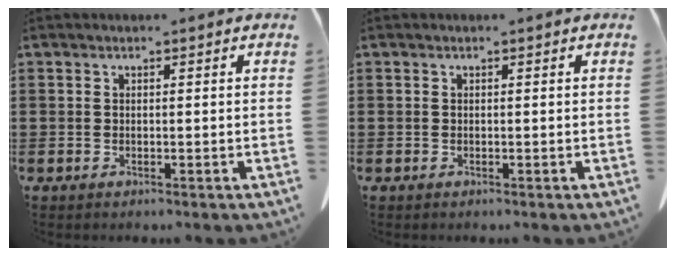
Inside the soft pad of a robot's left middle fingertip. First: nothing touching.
{"total": 0.0}